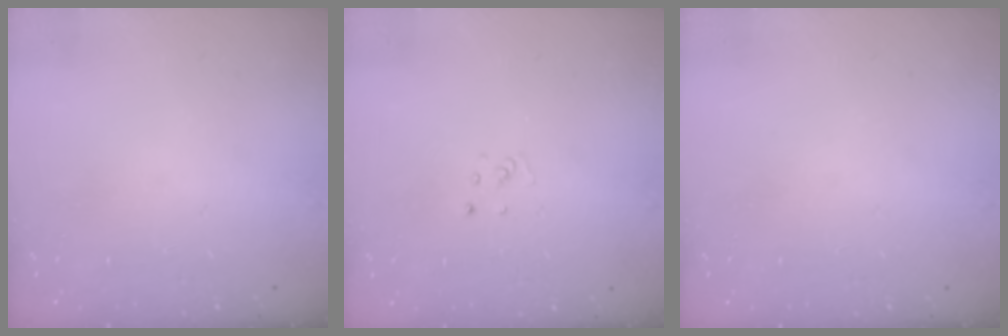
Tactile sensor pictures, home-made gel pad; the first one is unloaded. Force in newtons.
{"total": 3.1, "press": 3.1, "slide": 0.4}
{"total": 0.0}